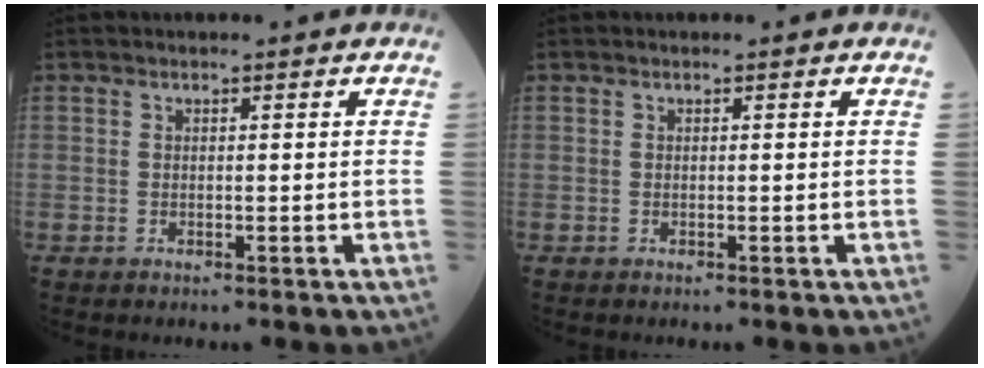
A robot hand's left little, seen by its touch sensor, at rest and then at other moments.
{"total": 0.0}